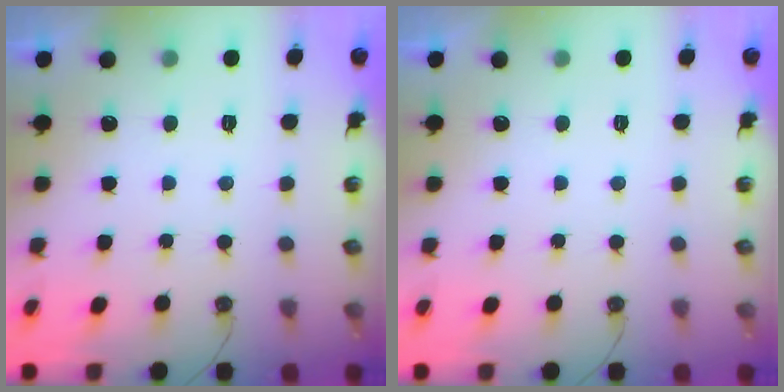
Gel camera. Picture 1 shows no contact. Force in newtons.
{"total": 0.0}